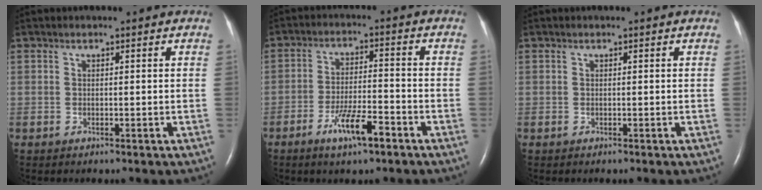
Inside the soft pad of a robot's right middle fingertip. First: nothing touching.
{"total": 6.9, "force": [-4.1, 1.1, 5.4], "torque": [-0.105, -0.006, -0.071]}
{"total": 0.0}